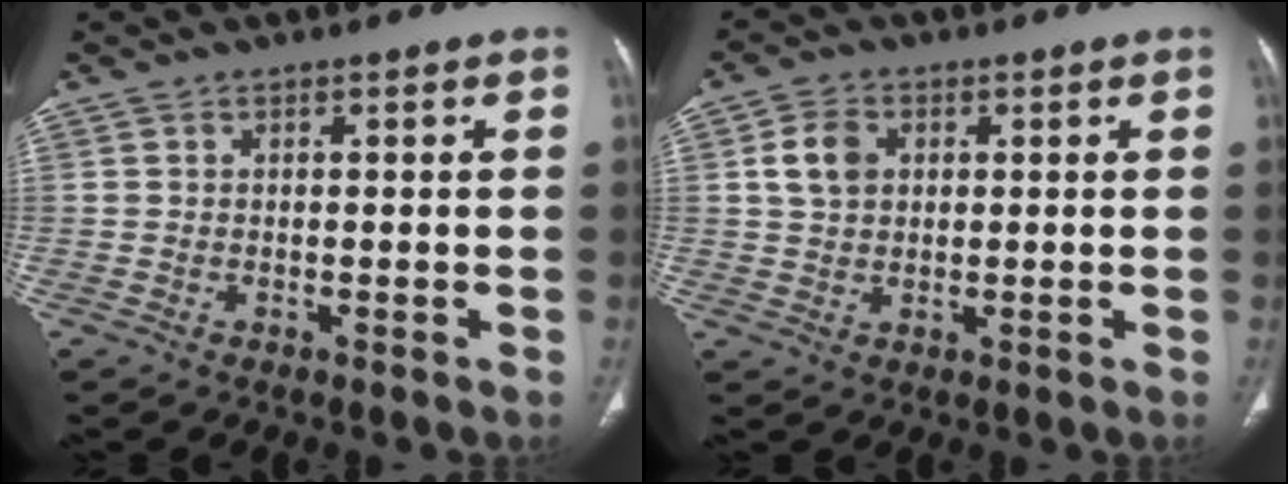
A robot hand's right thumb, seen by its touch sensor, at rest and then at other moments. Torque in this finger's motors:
{"motor_torque": [-0.53, 0.86, 0.33, -0.39, 0.03]}